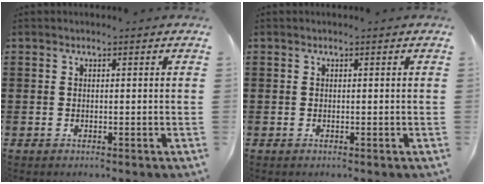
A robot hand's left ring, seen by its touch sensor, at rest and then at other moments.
{"total": 0.0}